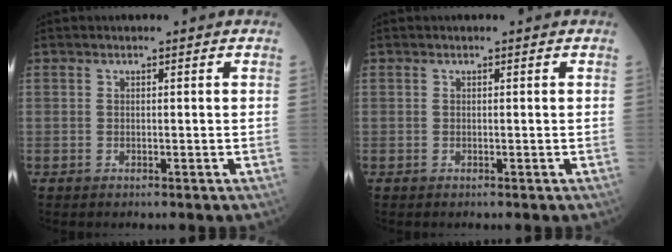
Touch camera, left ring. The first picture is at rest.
{"total": 0.0}